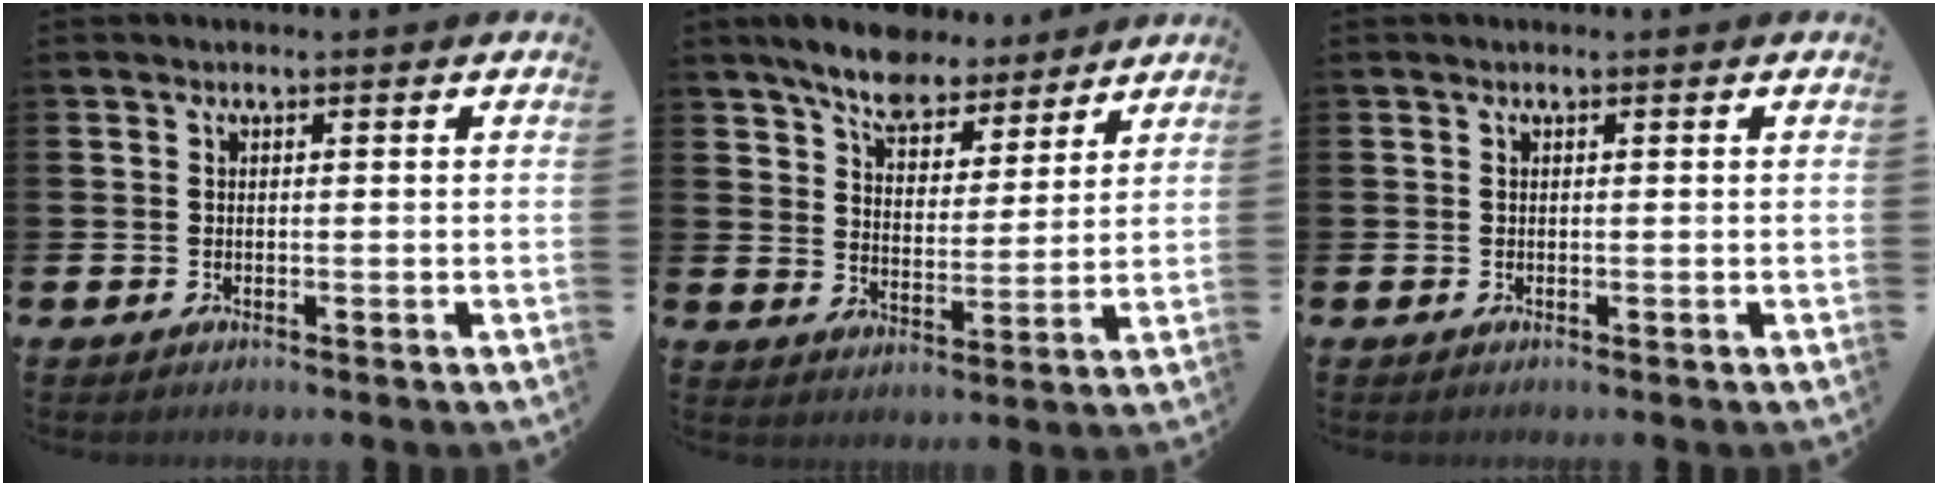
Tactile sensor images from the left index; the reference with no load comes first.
{"total": 7.7, "force": [7.1, 2.4, 1.7], "torque": [-0.053, -0.037, 0.127]}
{"total": 0.0}